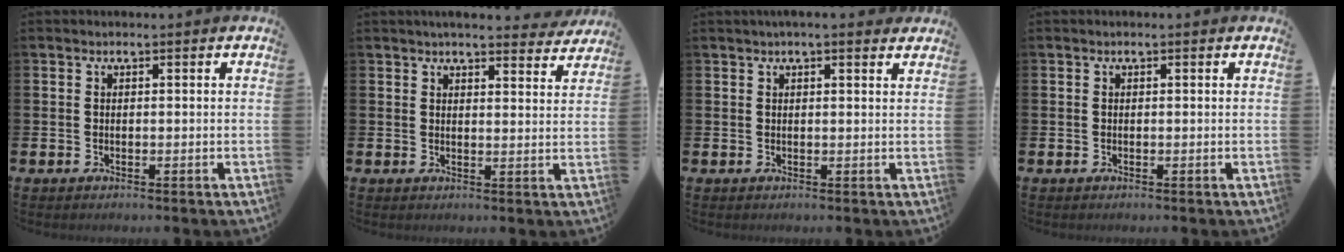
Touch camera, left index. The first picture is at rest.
{"total": 4.5, "force": [4.3, 0.5, 1.0], "torque": [-0.021, -0.018, 0.077]}
{"total": 1.7, "force": [1.6, 0.1, 0.7], "torque": [-0.008, -0.003, 0.027]}
{"total": 0.0}